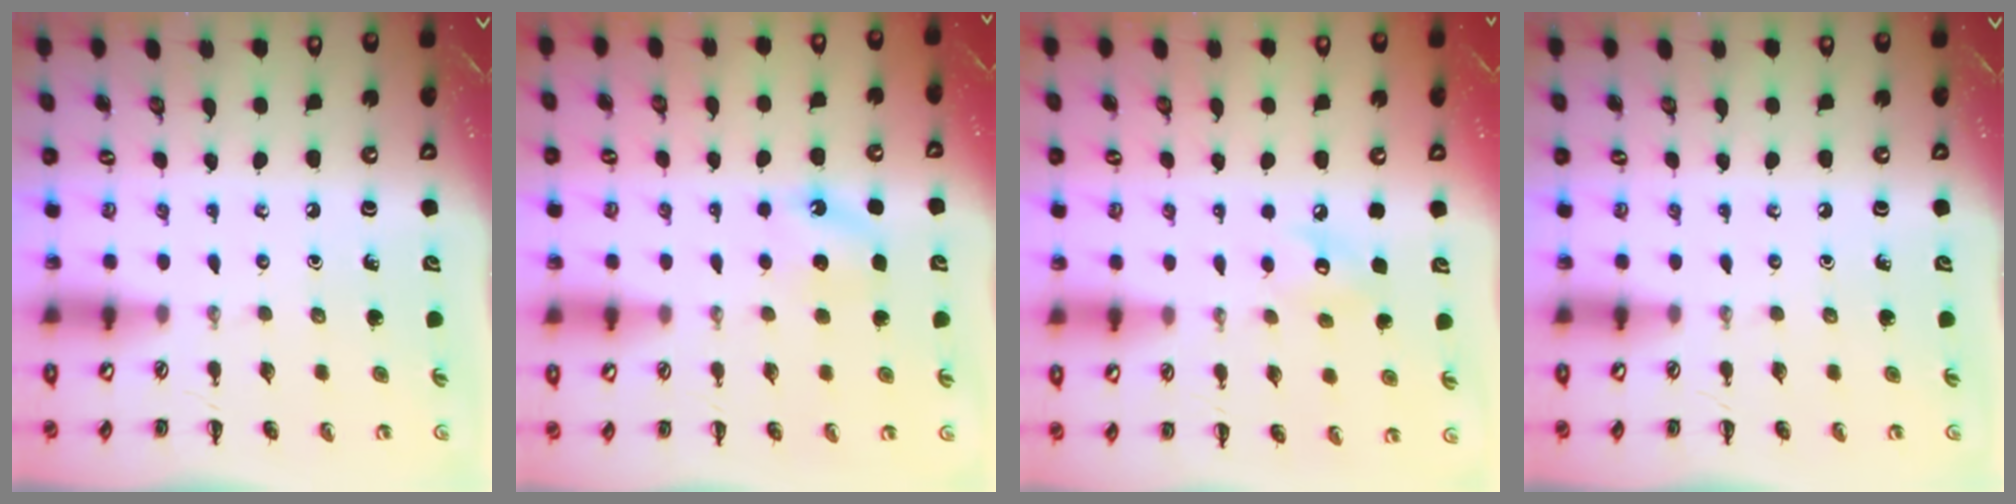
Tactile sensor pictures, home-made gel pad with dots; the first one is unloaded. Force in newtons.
{"total": 6.0, "press": 5.7, "slide": 1.8}
{"total": 6.0, "press": 5.9, "slide": 1.0}
{"total": 0.0}